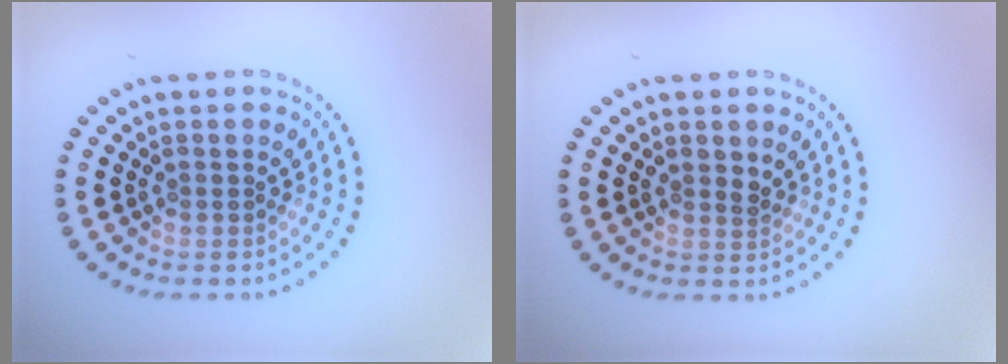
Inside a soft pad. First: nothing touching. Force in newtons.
{"total": 1.1, "press": 1.1, "slide": 0.4}